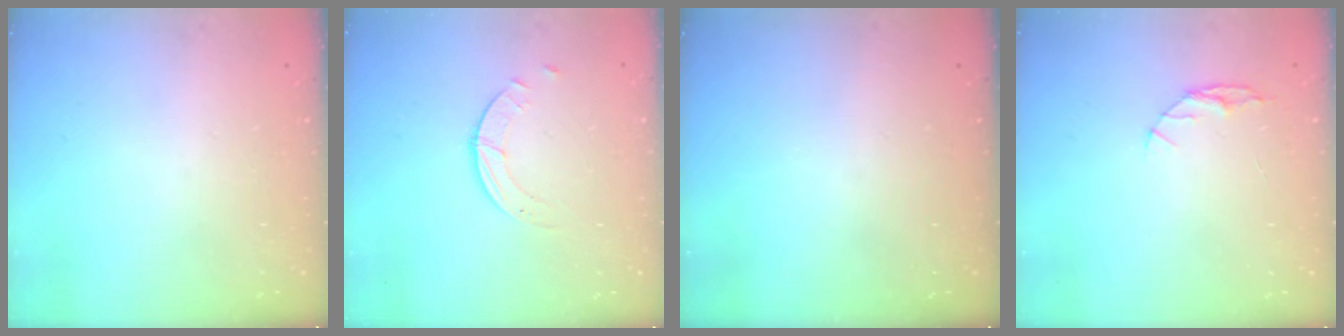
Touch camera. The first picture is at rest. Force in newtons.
{"total": 1.4, "press": 1.4, "slide": 0.2}
{"total": 0.0}
{"total": 4.9, "press": 4.8, "slide": 0.6}